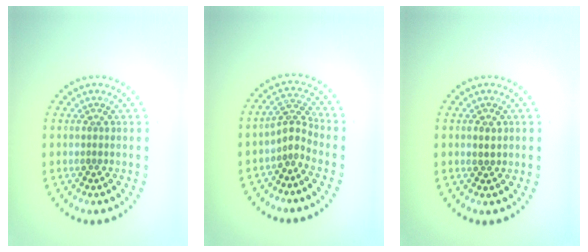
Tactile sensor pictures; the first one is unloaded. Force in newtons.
{"total": 2.2, "press": 1.6, "slide": 1.6}
{"total": 1.1, "press": 1.0, "slide": 0.2}